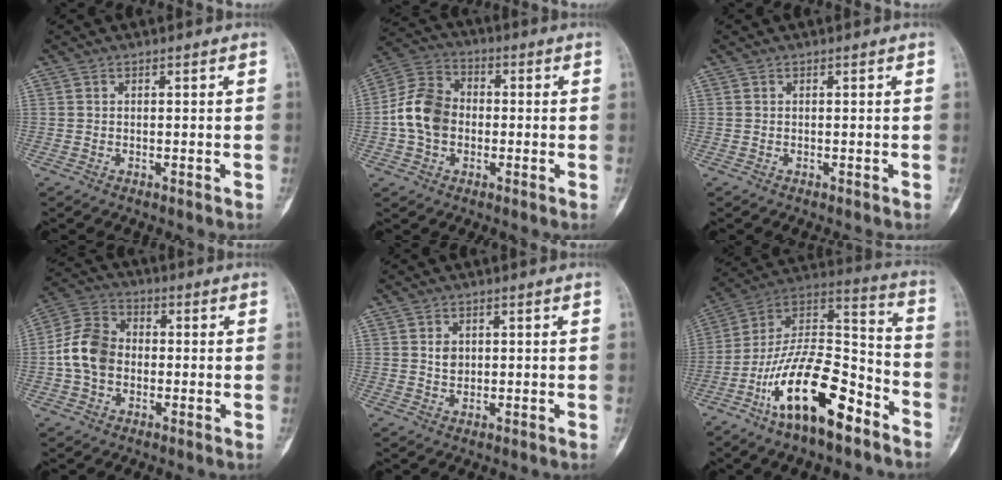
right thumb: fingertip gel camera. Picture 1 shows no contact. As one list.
[{"total": 10.5, "force": [-1.0, 8.0, 6.7], "torque": [-0.116, 0.027, -0.030]}, {"total": 0.0}, {"total": 9.5, "force": [-0.9, 7.2, 6.1], "torque": [-0.107, 0.025, -0.030]}, {"total": 2.1, "force": [0.4, 1.7, 1.3], "torque": [-0.013, -0.001, 0.008]}, {"total": 21.3, "force": [-11.8, 8.2, 15.7], "torque": [-0.275, 0.084, -0.206]}]